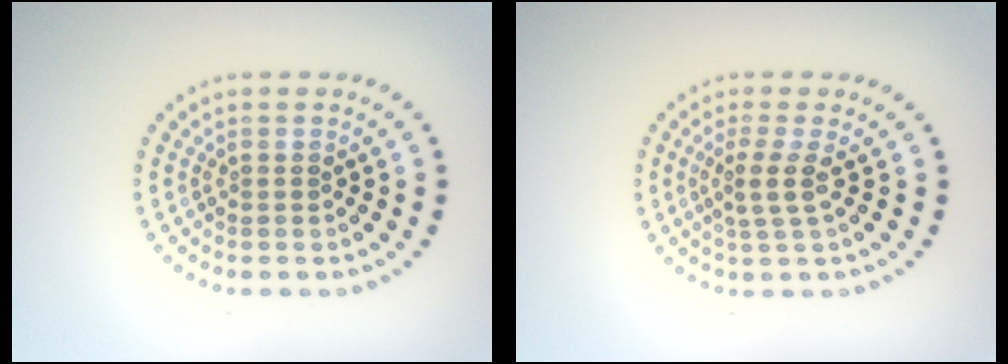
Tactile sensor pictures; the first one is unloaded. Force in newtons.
{"total": 2.3, "press": 1.8, "slide": 1.5}